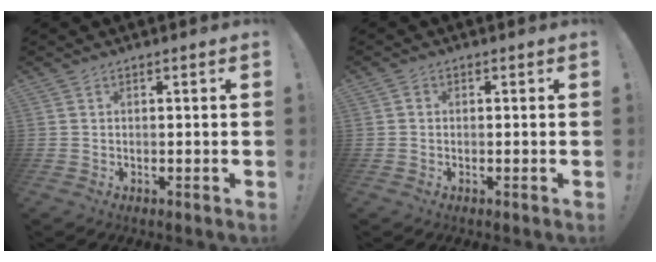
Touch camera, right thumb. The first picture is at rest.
{"total": 0.8, "force": [-0.2, 0.7, 0.3], "torque": [-0.007, 0.003, -0.003]}